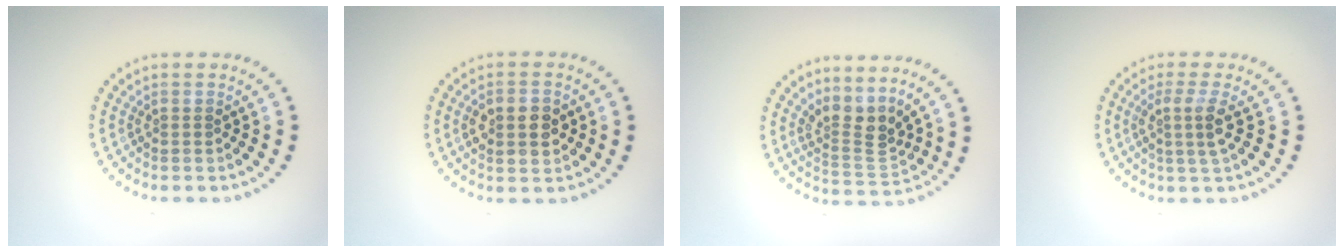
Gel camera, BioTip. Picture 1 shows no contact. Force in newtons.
{"total": 3.8, "press": 3.8, "slide": 0.1}
{"total": 3.3, "press": 2.3, "slide": 2.3}
{"total": 2.5, "press": 1.9, "slide": 1.6}